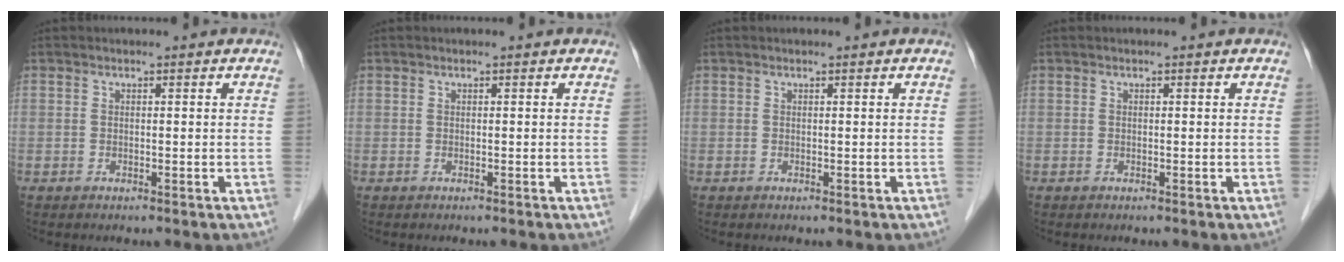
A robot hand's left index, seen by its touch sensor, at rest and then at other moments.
{"total": 0.0}
{"total": 0.0}
{"total": 0.0}